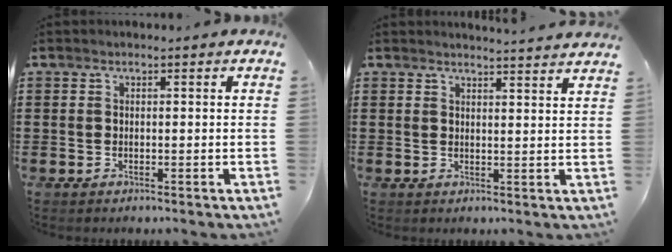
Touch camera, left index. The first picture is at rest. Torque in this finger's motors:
{"motor_torque": [1.07, -1.07, -0.10, -0.01]}